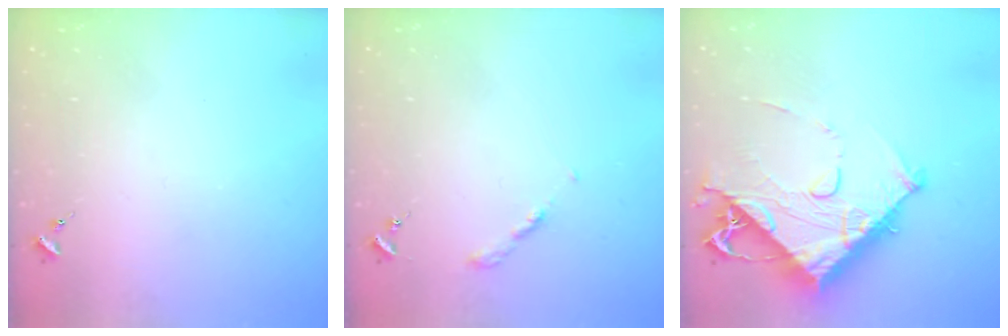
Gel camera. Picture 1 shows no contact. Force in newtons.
{"total": 2.7, "press": 2.6, "slide": 0.3}
{"total": 14.7, "press": 14.6, "slide": 1.5}